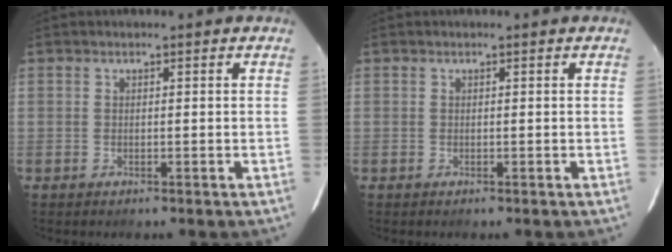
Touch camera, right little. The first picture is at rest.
{"total": 0.0}